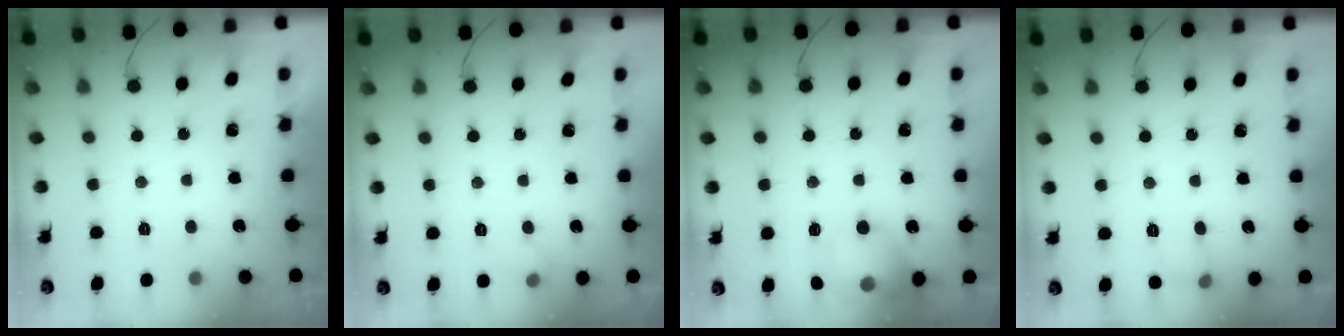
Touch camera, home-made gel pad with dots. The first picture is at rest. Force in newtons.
{"total": 3.8, "press": 3.4, "slide": 1.6}
{"total": 14.8, "press": 14.6, "slide": 2.1}
{"total": 5.0, "press": 4.7, "slide": 1.6}